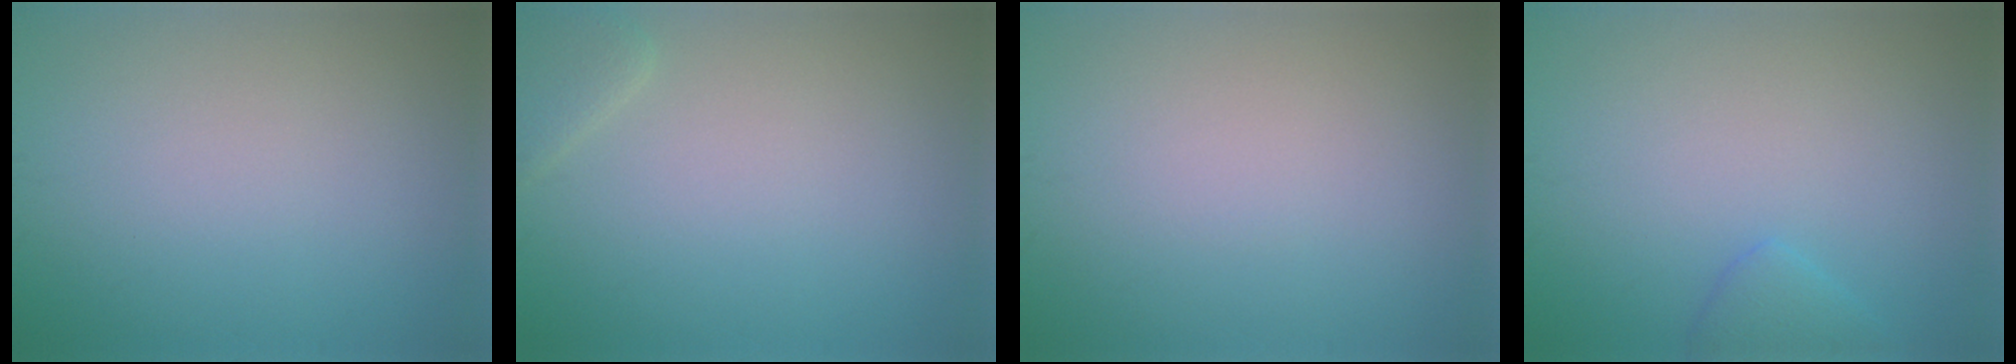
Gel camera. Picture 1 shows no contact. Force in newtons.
{"total": 1.6, "press": 1.6, "slide": 0.1}
{"total": 0.0}
{"total": 1.7, "press": 1.7, "slide": 0.1}